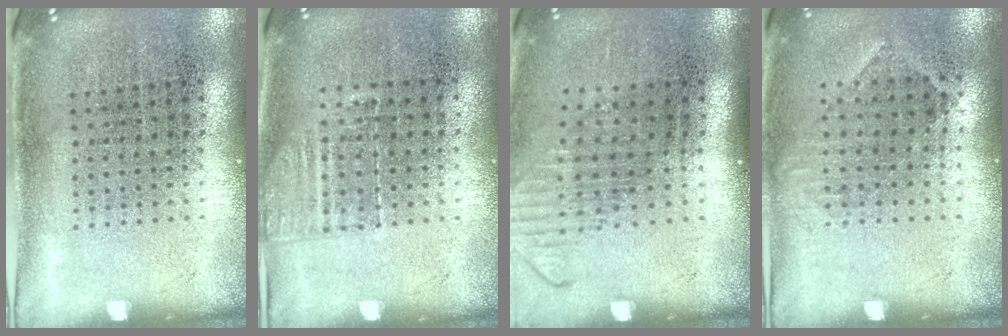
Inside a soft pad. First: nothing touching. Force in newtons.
{"total": 1.3, "press": 1.1, "slide": 0.6}
{"total": 1.3, "press": 1.0, "slide": 0.9}
{"total": 0.9, "press": 0.7, "slide": 0.5}